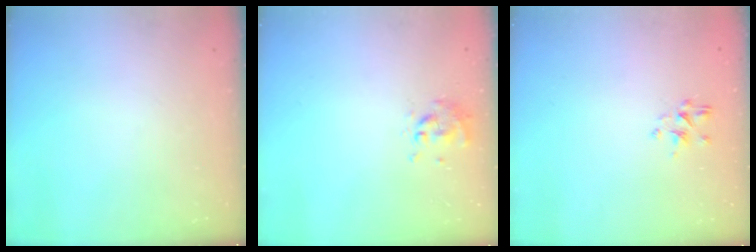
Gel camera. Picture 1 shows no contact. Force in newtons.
{"total": 0.5, "press": 0.5, "slide": 0.2}
{"total": 1.8, "press": 1.7, "slide": 0.7}